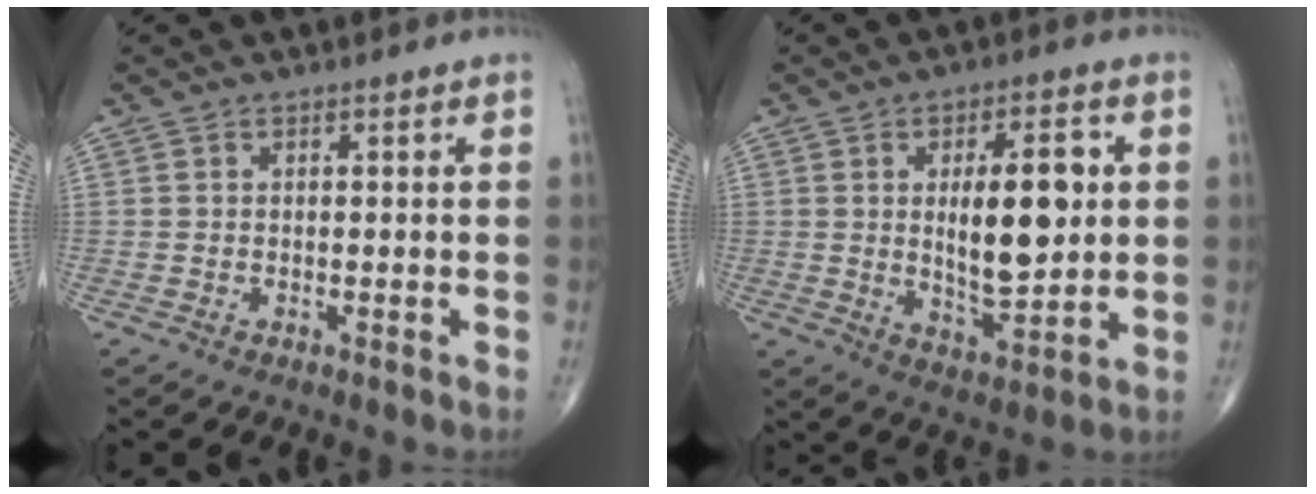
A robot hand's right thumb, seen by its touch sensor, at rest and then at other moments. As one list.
[{"total": 14.1, "force": [1.8, 5.8, 12.7], "torque": [-0.176, -0.014, 0.036]}]